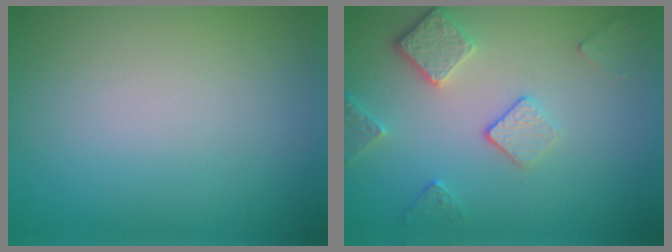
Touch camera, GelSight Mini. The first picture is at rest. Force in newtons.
{"total": 3.8, "press": 2.9, "slide": 2.4}